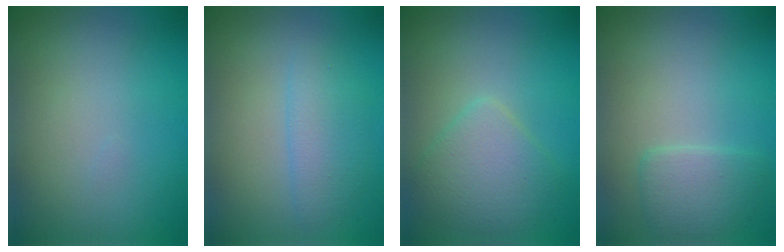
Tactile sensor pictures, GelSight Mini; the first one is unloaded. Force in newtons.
{"total": 2.4, "press": 2.4, "slide": 0.1}
{"total": 3.7, "press": 3.7, "slide": 0.1}
{"total": 2.3, "press": 2.2, "slide": 0.3}